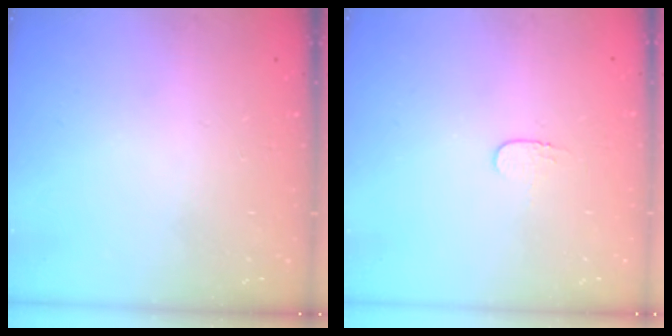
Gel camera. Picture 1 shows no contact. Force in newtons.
{"total": 3.4, "press": 3.4, "slide": 0.4}